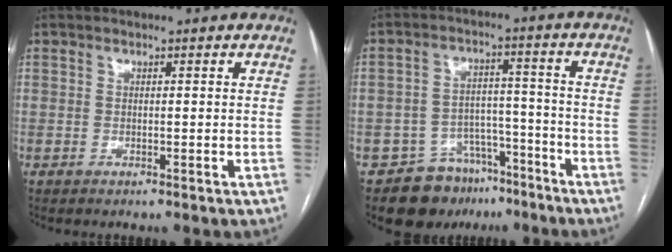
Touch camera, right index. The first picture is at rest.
{"total": 10.1, "force": [-7.2, 6.7, 2.2], "torque": [-0.023, 0.041, -0.105]}